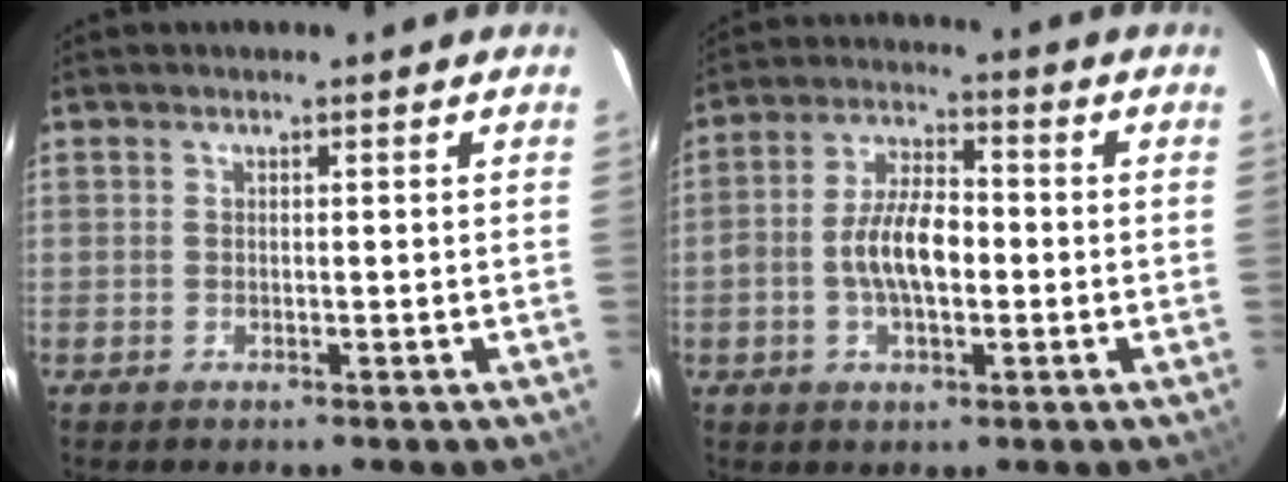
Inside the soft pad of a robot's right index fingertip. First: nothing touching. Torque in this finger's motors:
{"motor_torque": [0.35, -0.08, 0.41, 0.13]}